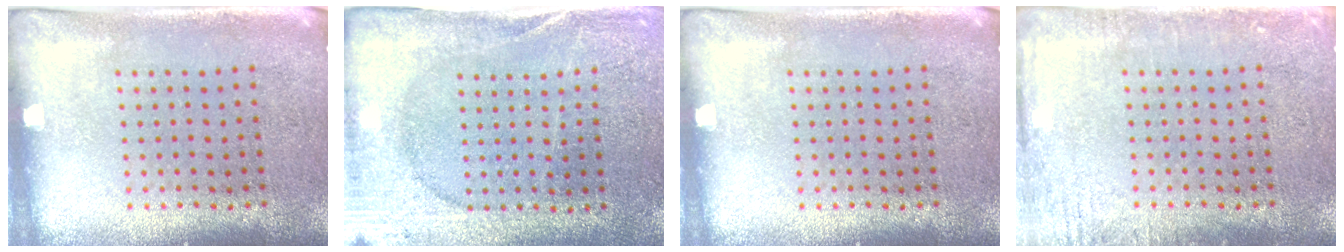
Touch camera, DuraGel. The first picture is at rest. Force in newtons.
{"total": 2.7, "press": 2.7, "slide": 0.2}
{"total": 0.0}
{"total": 2.3, "press": 2.2, "slide": 0.3}